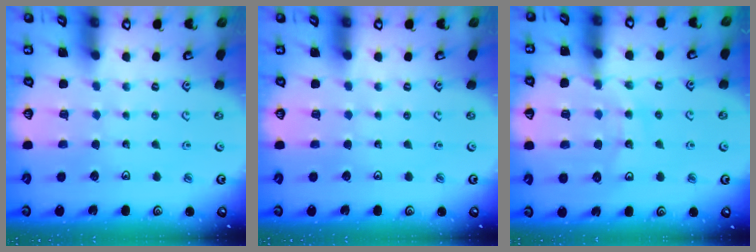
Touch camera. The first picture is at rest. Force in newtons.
{"total": 0.0}
{"total": 11.8, "press": 11.5, "slide": 2.6}